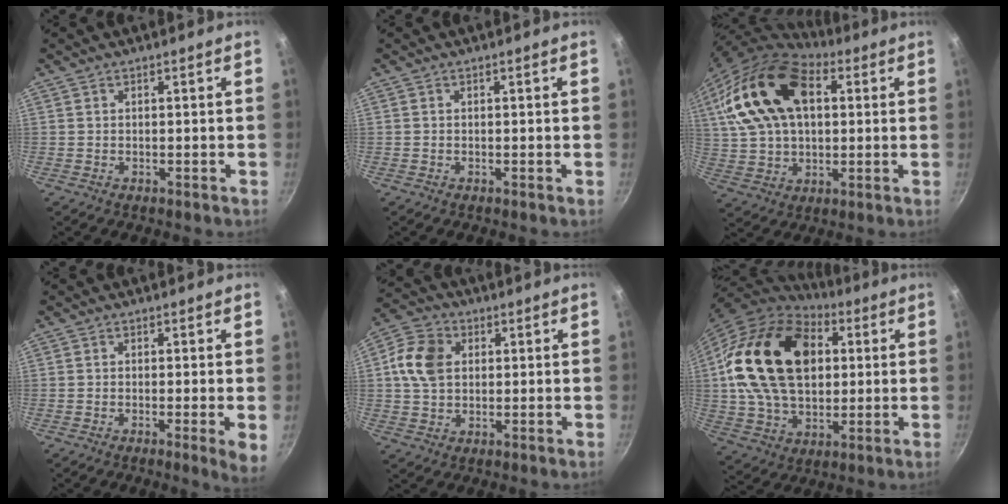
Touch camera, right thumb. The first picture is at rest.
{"total": 0.0}
{"total": 21.4, "force": [5.9, 13.7, 15.3], "torque": [-0.268, 0.011, 0.101]}
{"total": 4.4, "force": [-0.9, 0.5, 4.3], "torque": [-0.056, -0.007, -0.014]}
{"total": 9.7, "force": [1.7, 7.2, 6.2], "torque": [-0.105, 0.008, 0.019]}
{"total": 25.4, "force": [4.8, 17.2, 18.1], "torque": [-0.293, 0.009, 0.082]}